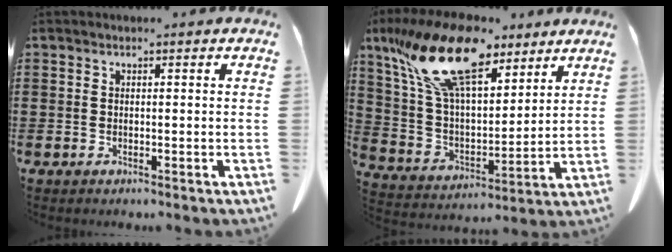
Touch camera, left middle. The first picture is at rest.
{"total": 17.6, "force": [11.7, 6.7, 11.4], "torque": [-0.263, -0.037, 0.204]}